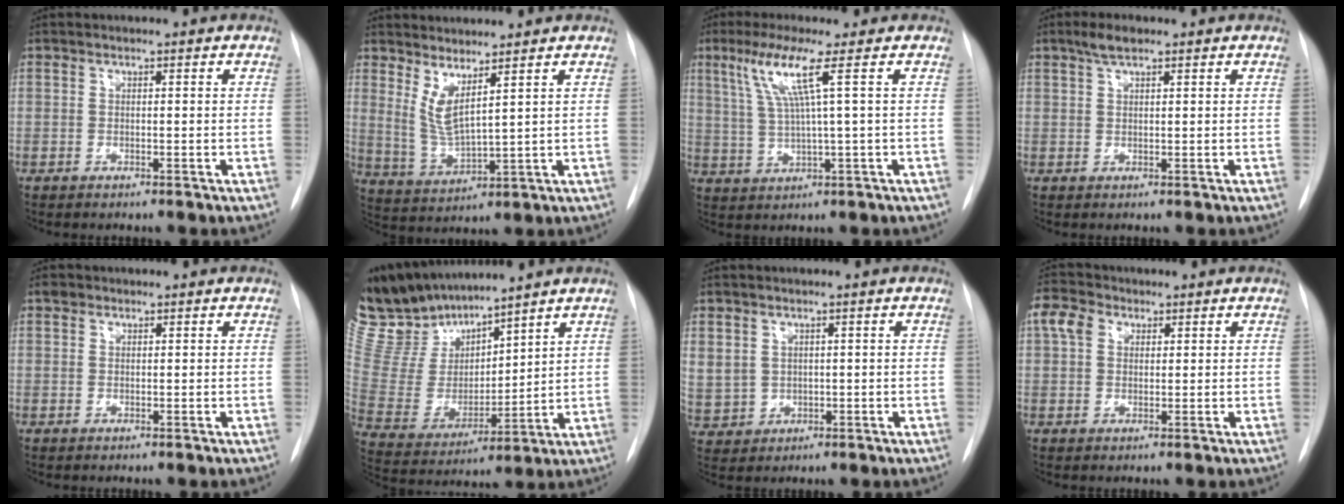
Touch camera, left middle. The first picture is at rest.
{"total": 5.4, "force": [3.0, 0.3, 4.4], "torque": [-0.096, -0.023, 0.071]}
{"total": 7.1, "force": [2.9, -1.4, 6.4], "torque": [-0.133, 0.005, 0.063]}
{"total": 2.8, "force": [2.0, 0.7, 1.8], "torque": [-0.040, 0.008, 0.038]}
{"total": 0.9, "force": [0.7, 0.7, 0.1], "torque": [-0.001, 0.008, 0.008]}
{"total": 15.0, "force": [13.7, 4.1, 4.7], "torque": [-0.112, 0.005, 0.281]}
{"total": 11.2, "force": [1.0, 10.5, 3.9], "torque": [-0.150, 0.017, 0.045]}
{"total": 4.3, "force": [1.8, 3.2, 2.2], "torque": [-0.056, 0.019, 0.035]}